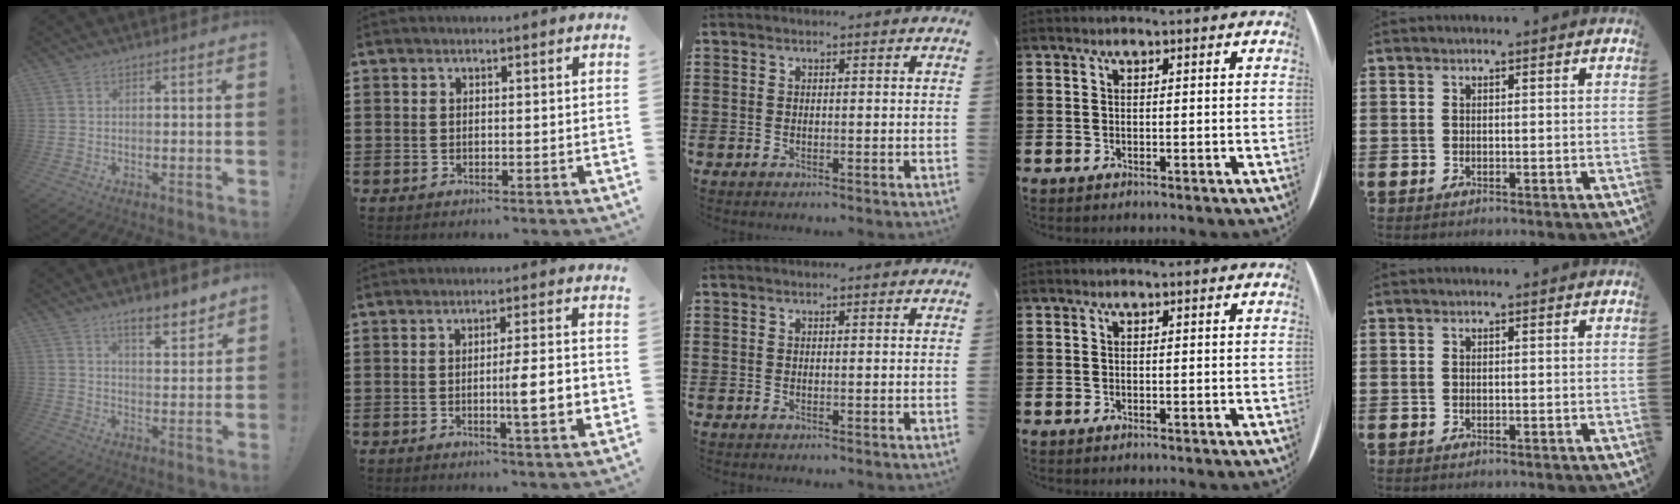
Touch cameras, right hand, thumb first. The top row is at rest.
{"thumb": {"total": 7.3, "force": [5.8, 1.7, 4.0], "torque": [-0.050, -0.037, 0.100]}, "index": {"total": 7.2, "force": [-1.1, 0.9, 7.0], "torque": [-0.099, -0.011, -0.023]}}